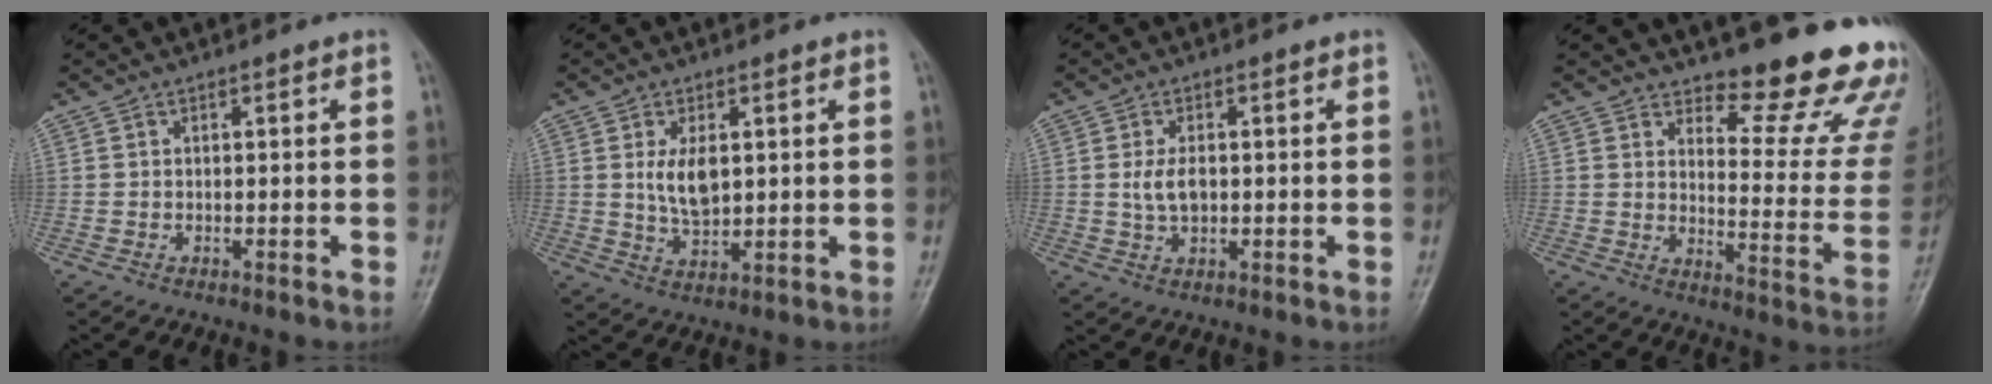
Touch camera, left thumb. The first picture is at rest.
{"total": 6.3, "force": [1.4, 3.3, 5.1], "torque": [-0.082, -0.014, 0.030]}
{"total": 4.0, "force": [0.3, 2.3, 3.3], "torque": [-0.065, -0.002, 0.007]}
{"total": 17.5, "force": [14.8, 4.3, 8.3], "torque": [-0.057, -0.153, 0.179]}